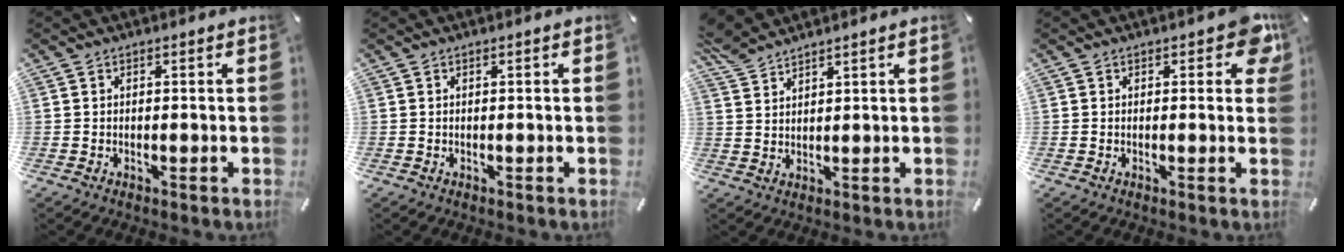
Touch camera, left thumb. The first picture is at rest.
{"total": 0.0}
{"total": 4.7, "force": [4.4, 0.7, 1.6], "torque": [-0.045, -0.017, 0.085]}
{"total": 5.1, "force": [2.0, 2.7, 3.8], "torque": [-0.039, -0.002, 0.028]}